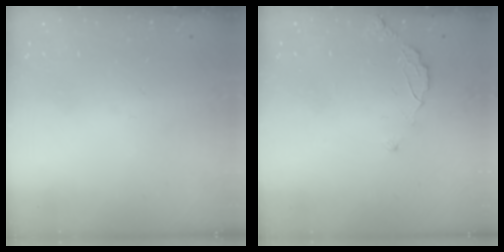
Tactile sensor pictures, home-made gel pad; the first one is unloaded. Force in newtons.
{"total": 2.9, "press": 2.9, "slide": 0.3}